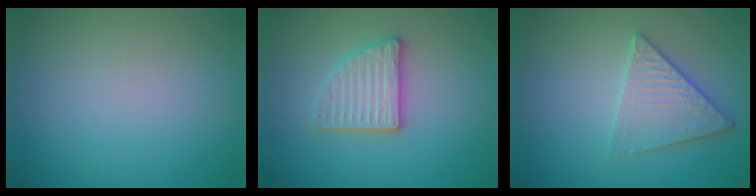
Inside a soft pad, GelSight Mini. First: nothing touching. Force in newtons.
{"total": 3.5, "press": 3.0, "slide": 1.7}
{"total": 3.3, "press": 3.2, "slide": 0.9}